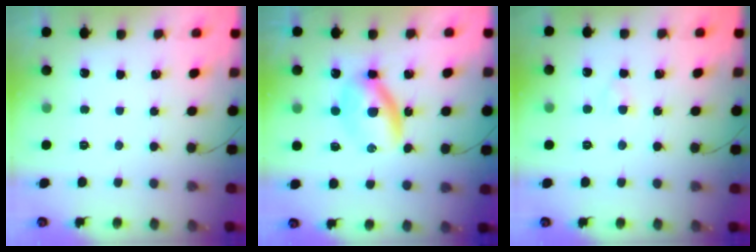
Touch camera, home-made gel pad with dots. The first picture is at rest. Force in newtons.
{"total": 6.9, "press": 6.9, "slide": 0.5}
{"total": 2.7, "press": 2.5, "slide": 0.9}